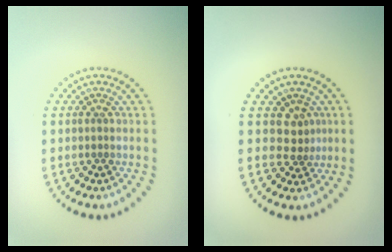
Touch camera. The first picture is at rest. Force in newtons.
{"total": 1.9, "press": 1.2, "slide": 1.5}